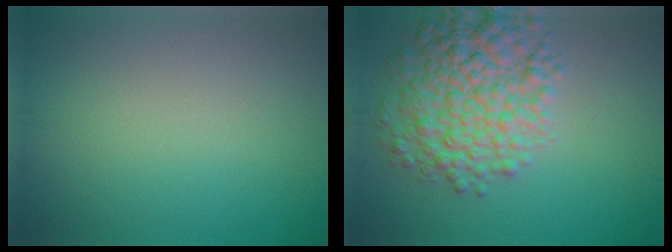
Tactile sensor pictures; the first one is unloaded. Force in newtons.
{"total": 7.3, "press": 7.3, "slide": 0.1}